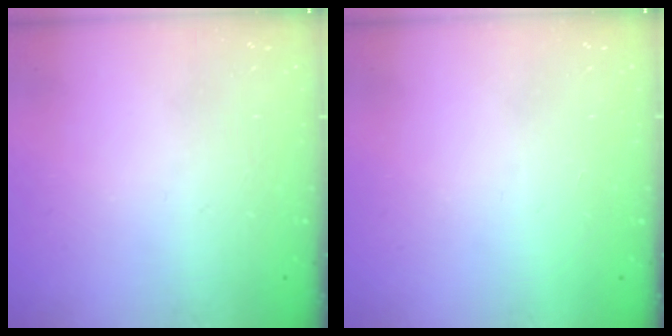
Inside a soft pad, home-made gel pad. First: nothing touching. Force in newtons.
{"total": 1.5, "press": 1.5, "slide": 0.1}